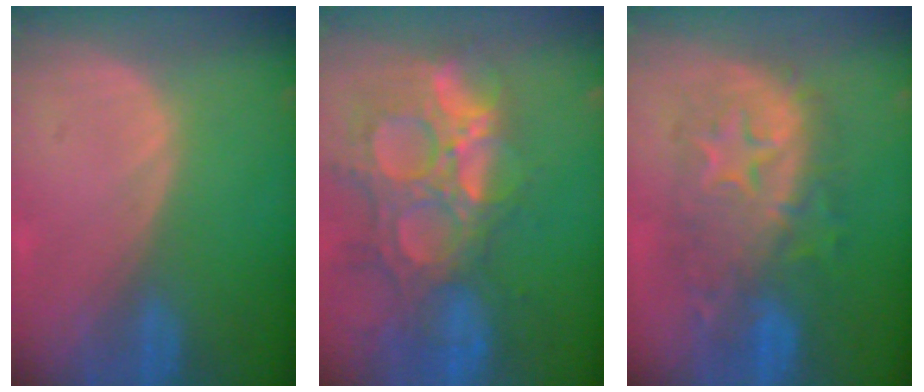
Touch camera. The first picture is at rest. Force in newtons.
{"total": 14.8, "press": 12.3, "slide": 8.2}
{"total": 9.9, "press": 9.9, "slide": 0.5}